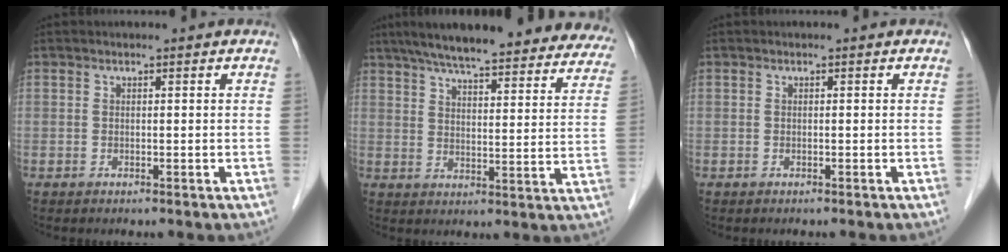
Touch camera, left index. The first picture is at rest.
{"total": 29.9, "force": [25.9, 5.3, 14.0], "torque": [-0.211, -0.018, 0.316]}
{"total": 0.0}